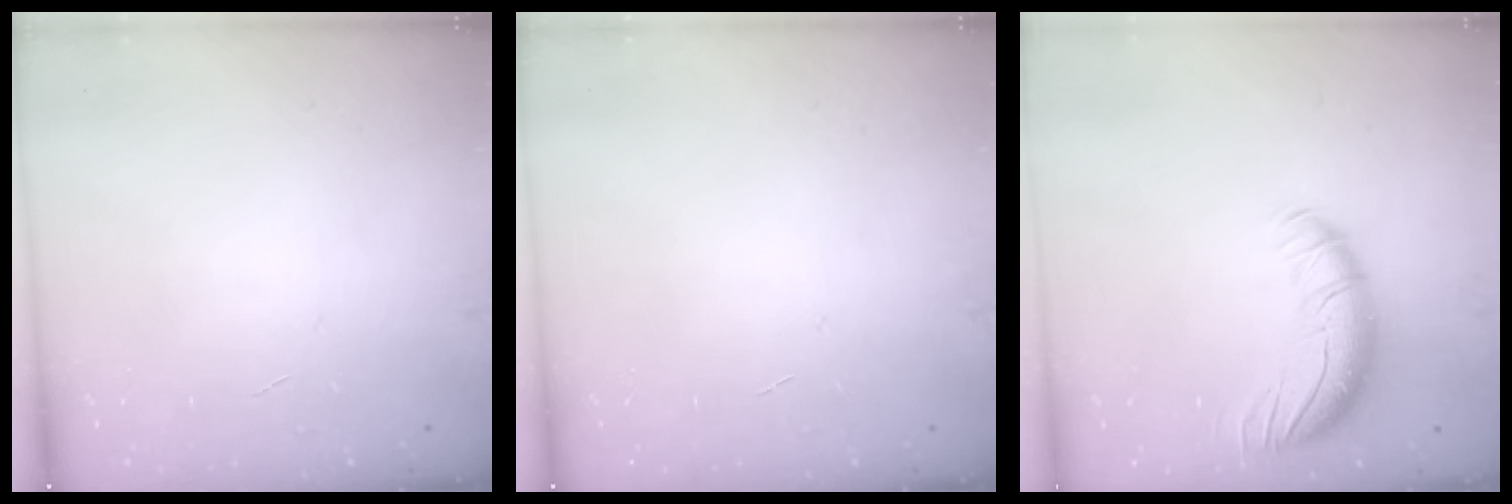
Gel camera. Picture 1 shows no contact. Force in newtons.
{"total": 0.0}
{"total": 10.8, "press": 10.5, "slide": 2.2}